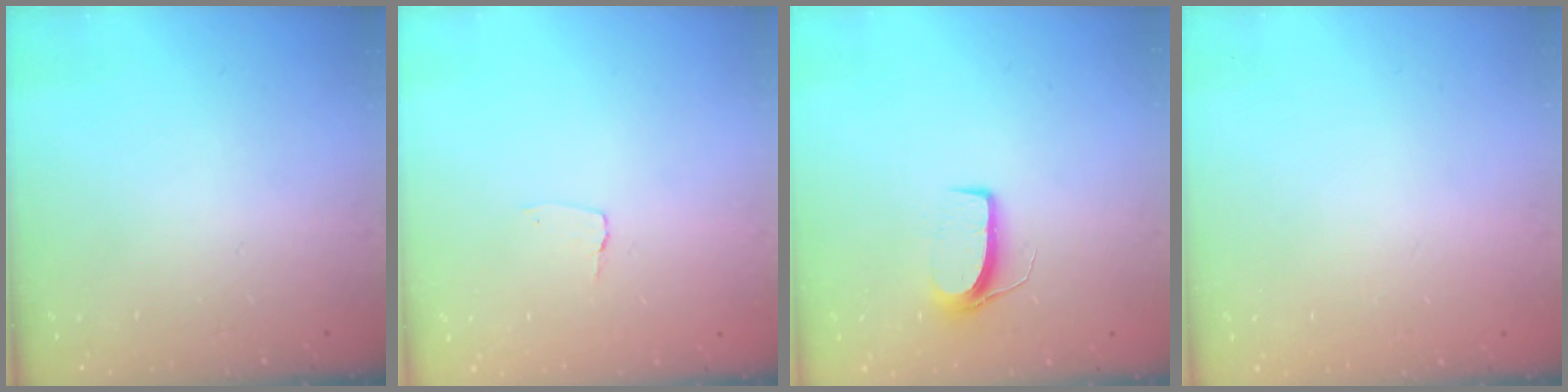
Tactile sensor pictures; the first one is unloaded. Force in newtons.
{"total": 2.6, "press": 2.6, "slide": 0.2}
{"total": 7.0, "press": 7.0, "slide": 0.4}
{"total": 0.0}